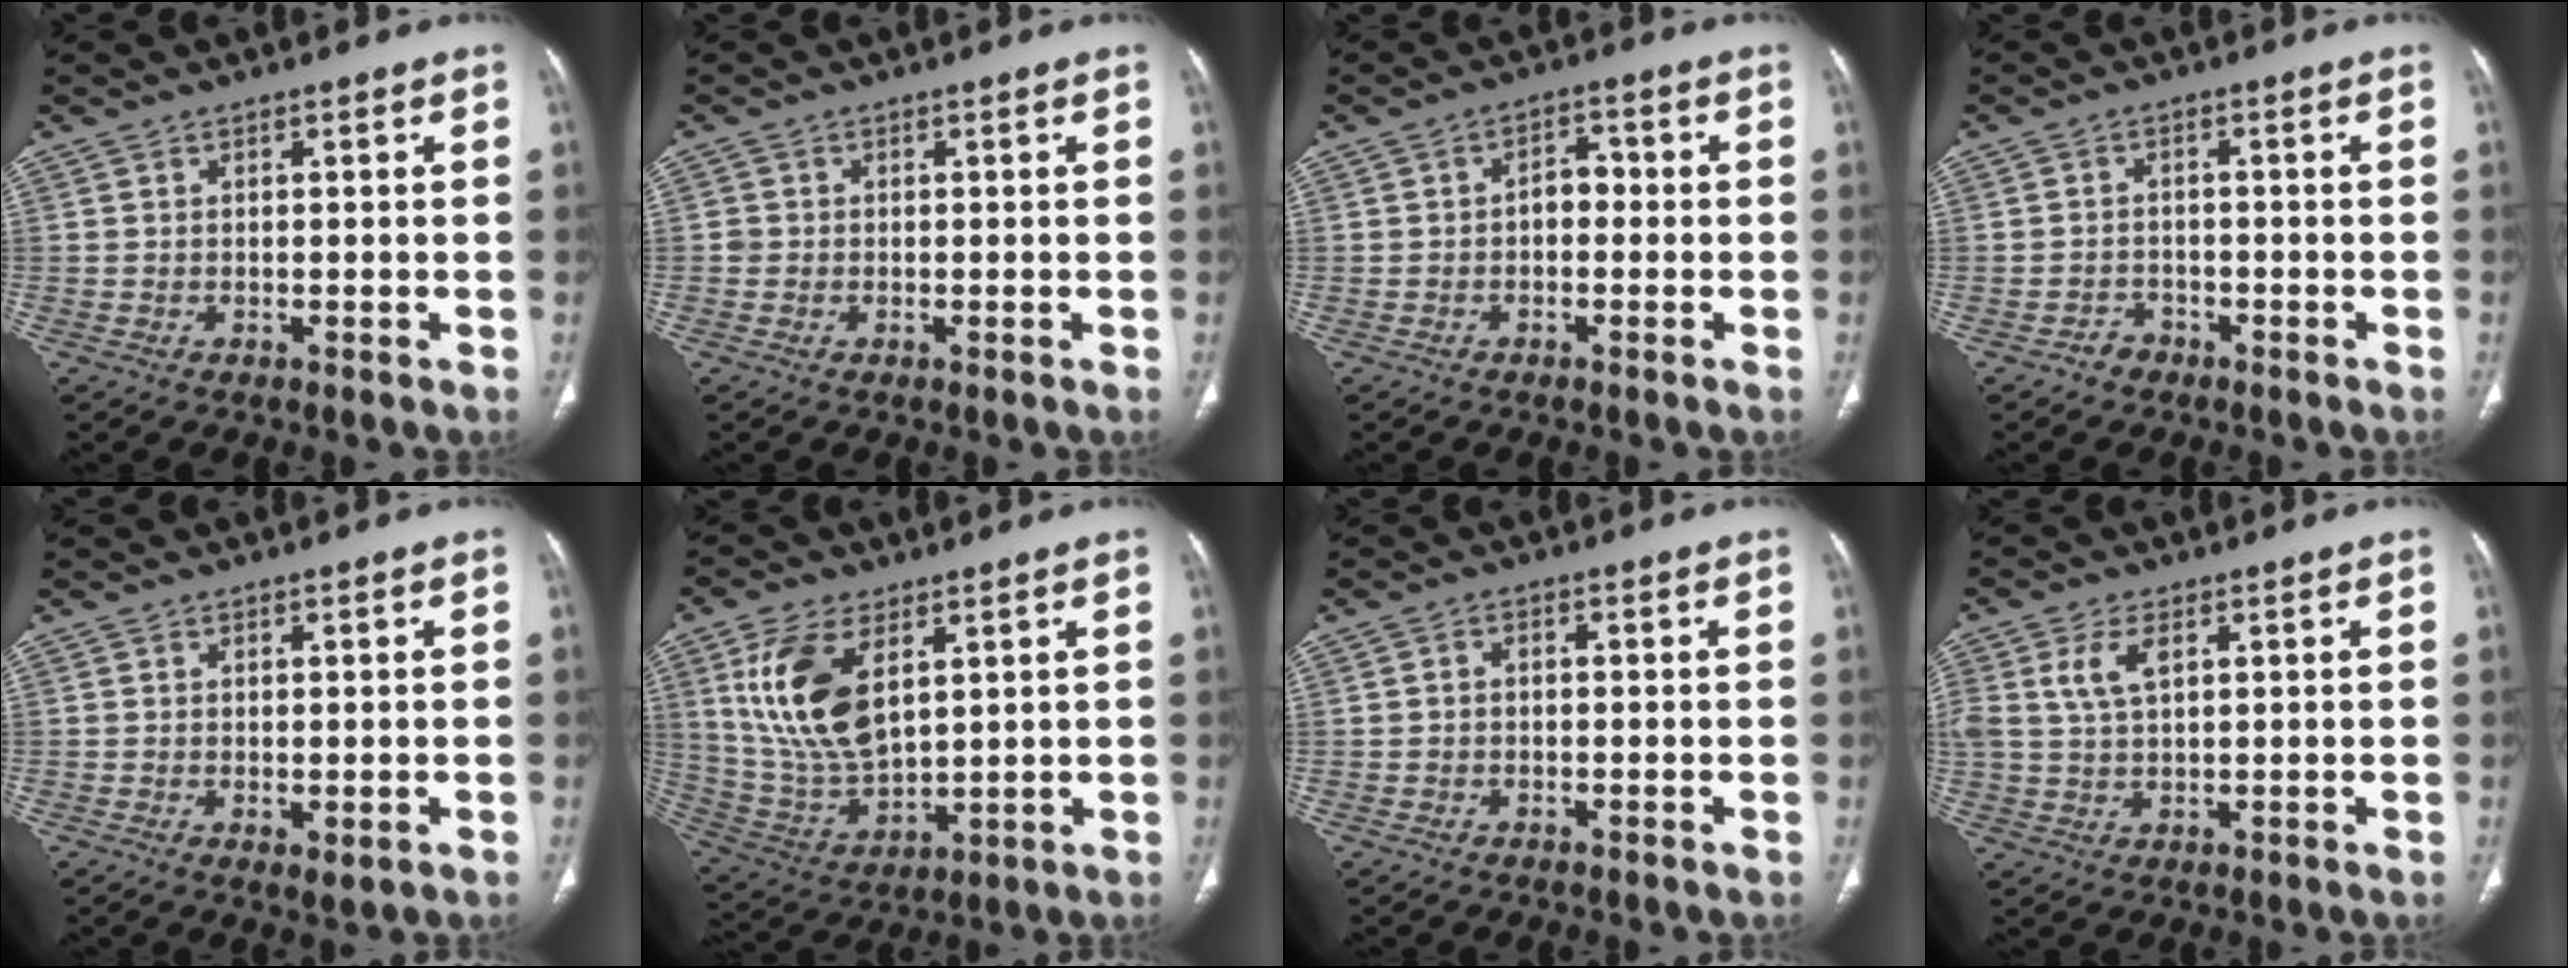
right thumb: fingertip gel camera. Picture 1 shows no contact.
{"total": 1.2, "force": [-0.2, 1.2, 0.2], "torque": [0.004, 0.005, -0.003]}
{"total": 3.5, "force": [-0.5, 2.4, 2.5], "torque": [-0.023, 0.017, -0.016]}
{"total": 2.2, "force": [-1.5, 1.5, 0.2], "torque": [-0.003, 0.012, -0.027]}
{"total": 2.0, "force": [-0.3, 0.9, 1.7], "torque": [-0.029, -0.008, 0.002]}
{"total": 15.9, "force": [5.6, 8.4, 12.3], "torque": [-0.241, -0.022, 0.123]}
{"total": 1.1, "force": [-0.2, 0.9, 0.7], "torque": [-0.008, 0.004, -0.005]}
{"total": 5.7, "force": [2.0, 3.1, 4.4], "torque": [-0.095, 0.000, 0.044]}